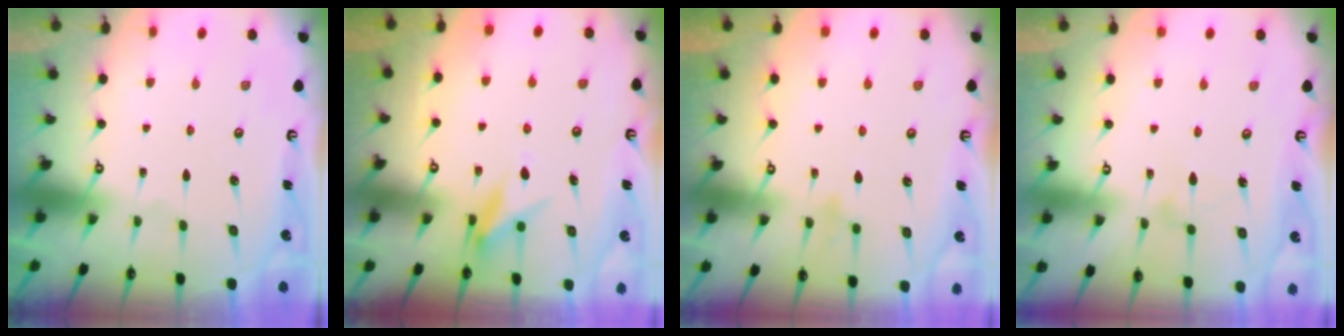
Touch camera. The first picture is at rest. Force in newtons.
{"total": 8.3, "press": 8.2, "slide": 1.3}
{"total": 7.7, "press": 7.7, "slide": 0.8}
{"total": 7.5, "press": 7.5, "slide": 0.4}